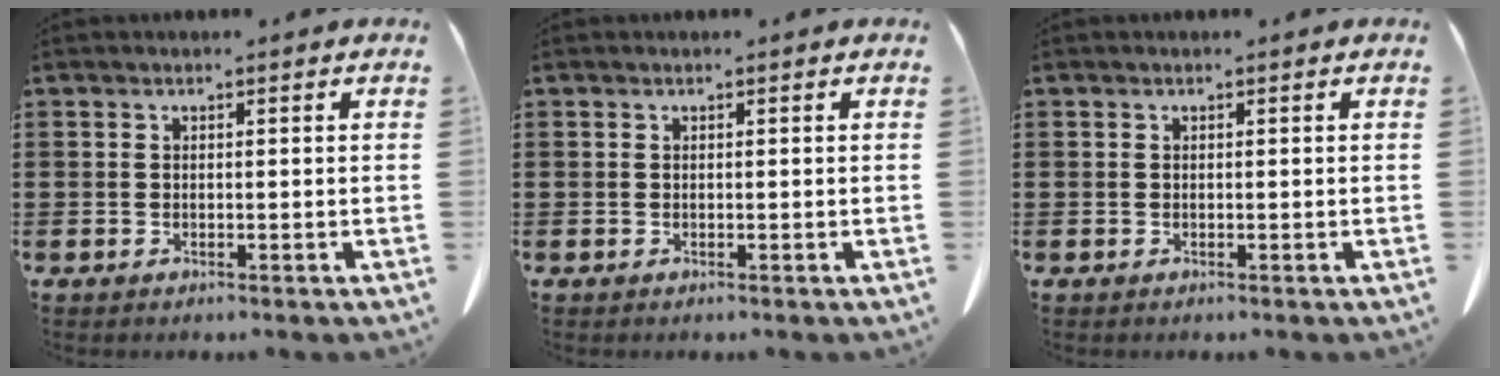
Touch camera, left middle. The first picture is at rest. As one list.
[{"total": 0.0}, {"total": 0.0}]